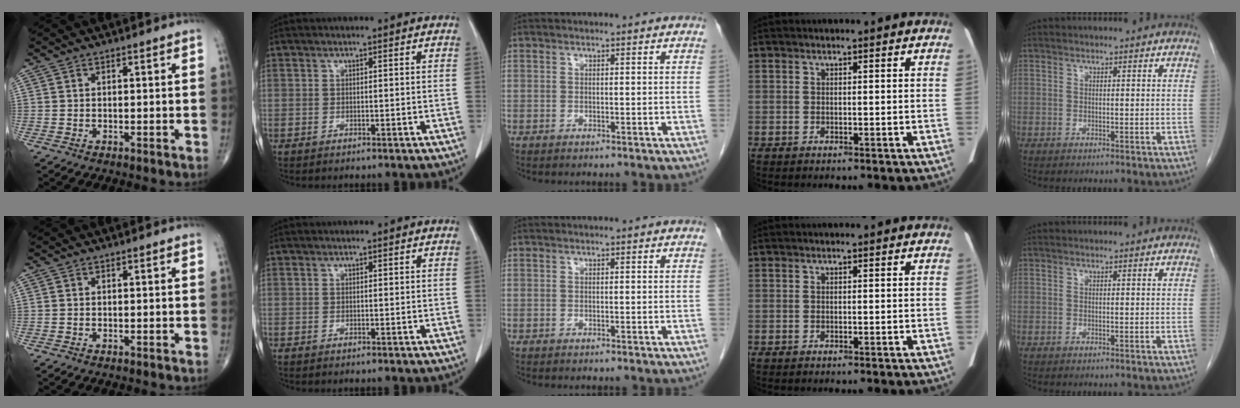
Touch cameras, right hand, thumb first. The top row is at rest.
{}